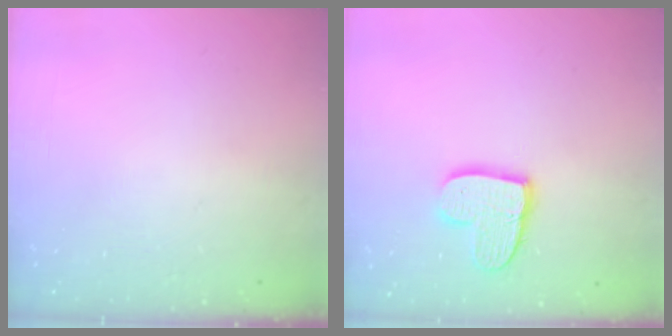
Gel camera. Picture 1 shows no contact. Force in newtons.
{"total": 10.6, "press": 10.6, "slide": 0.8}